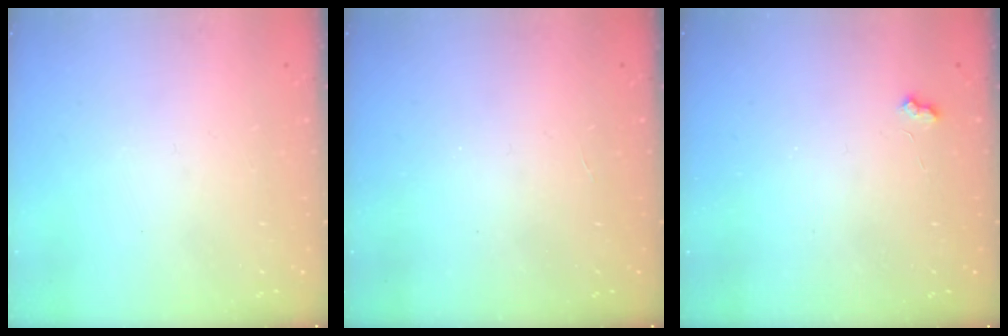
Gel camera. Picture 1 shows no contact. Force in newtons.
{"total": 2.1, "press": 2.1, "slide": 0.4}
{"total": 2.3, "press": 2.3, "slide": 0.4}